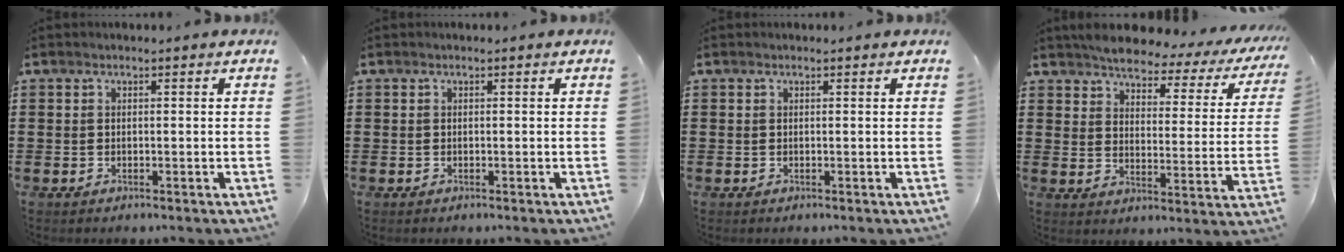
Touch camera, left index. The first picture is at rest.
{"total": 0.0}
{"total": 0.0}
{"total": 4.2, "force": [3.9, 0.9, 1.5], "torque": [-0.053, -0.026, 0.060]}